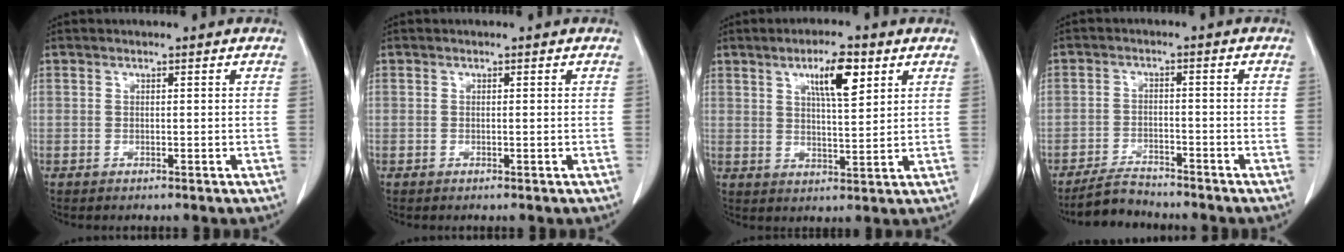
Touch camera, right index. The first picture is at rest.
{"total": 0.0}
{"total": 7.3, "force": [3.6, 1.5, 6.2], "torque": [-0.106, 0.002, 0.061]}
{"total": 4.5, "force": [-4.3, 1.0, 0.6], "torque": [-0.016, -0.011, -0.078]}